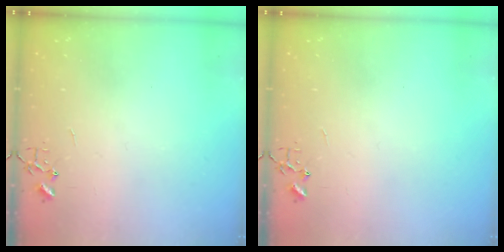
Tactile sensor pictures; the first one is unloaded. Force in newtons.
{"total": 0.0}